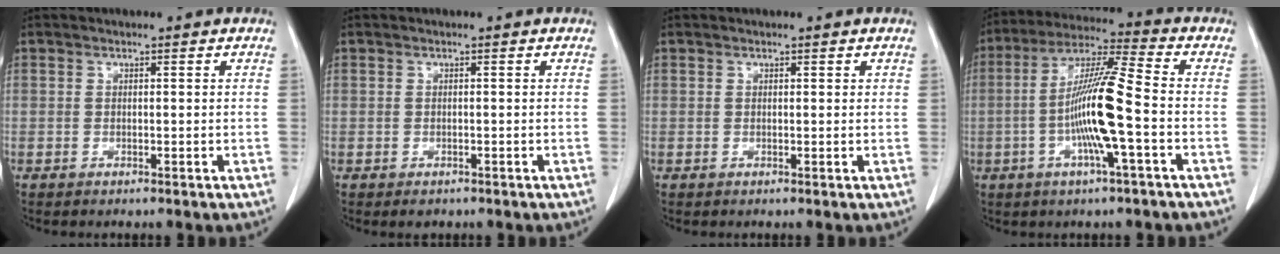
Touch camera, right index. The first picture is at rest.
{"total": 1.1, "force": [-0.6, 0.7, 0.4], "torque": [-0.003, 0.002, -0.004]}
{"total": 0.6, "force": [0.3, 0.3, 0.4], "torque": [-0.002, 0.003, 0.003]}
{"total": 12.6, "force": [-2.6, 0.1, 12.3], "torque": [-0.236, 0.004, -0.056]}